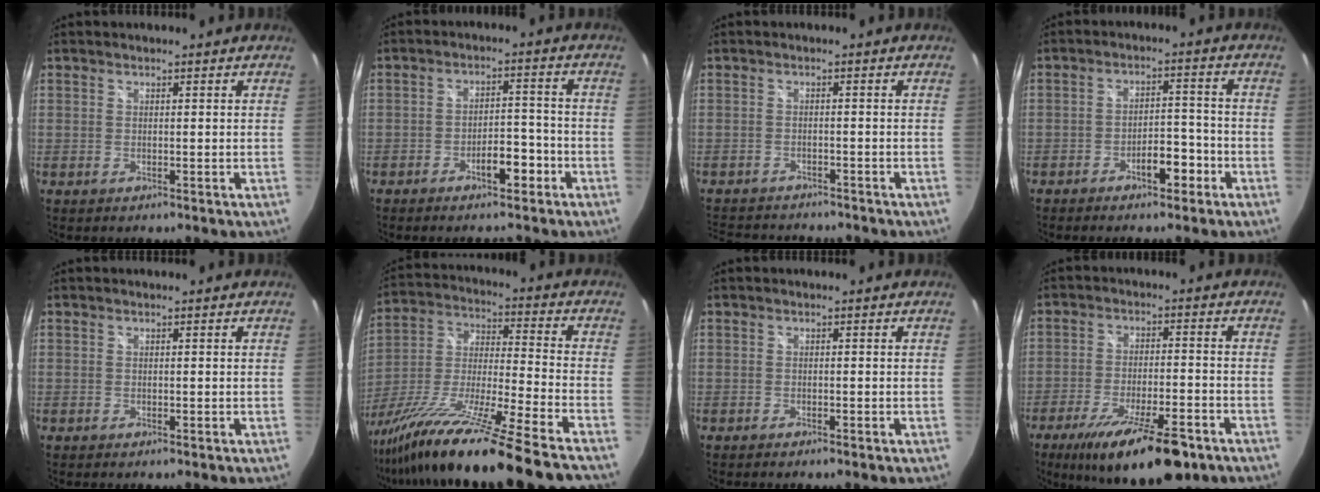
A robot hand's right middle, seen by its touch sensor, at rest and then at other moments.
{"total": 6.0, "force": [-3.9, 2.5, 3.8], "torque": [-0.061, 0.011, -0.050]}
{"total": 9.2, "force": [-8.3, 2.9, 2.7], "torque": [-0.073, -0.007, -0.127]}
{"total": 5.4, "force": [-3.5, 2.2, 3.6], "torque": [-0.060, 0.009, -0.047]}
{"total": 0.0}
{"total": 27.7, "force": [-22.4, -1.8, 16.2], "torque": [-0.270, -0.073, -0.378]}
{"total": 0.9, "force": [-0.7, 0.1, 0.5], "torque": [-0.010, -0.002, -0.014]}
{"total": 17.4, "force": [-11.4, 5.1, 12.1], "torque": [-0.216, -0.036, -0.176]}